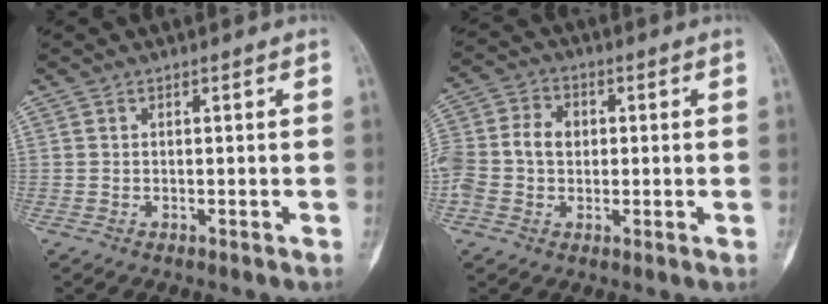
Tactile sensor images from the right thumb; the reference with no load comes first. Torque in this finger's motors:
{"motor_torque": [1.44, 1.57, 0.68, -0.75, 0.10]}